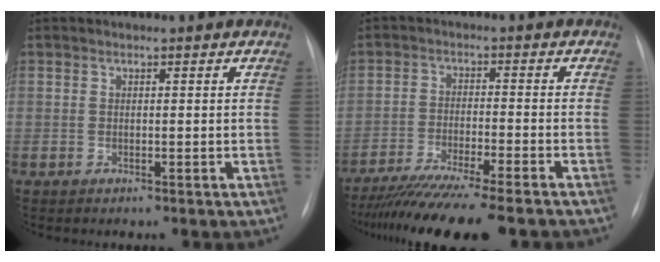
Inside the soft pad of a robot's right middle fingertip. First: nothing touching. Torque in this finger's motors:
{"motor_torque": [1.11, -1.03, 0.30, 0.17]}